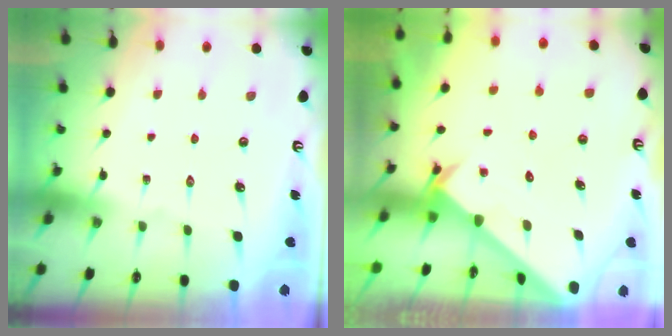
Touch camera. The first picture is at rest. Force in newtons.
{"total": 2.5, "press": 2.5, "slide": 0.2}